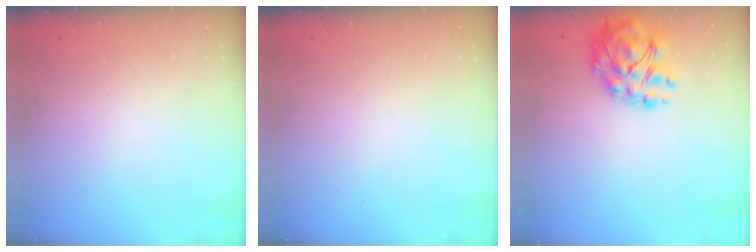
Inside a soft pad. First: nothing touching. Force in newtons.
{"total": 0.0}
{"total": 11.8, "press": 11.3, "slide": 3.3}